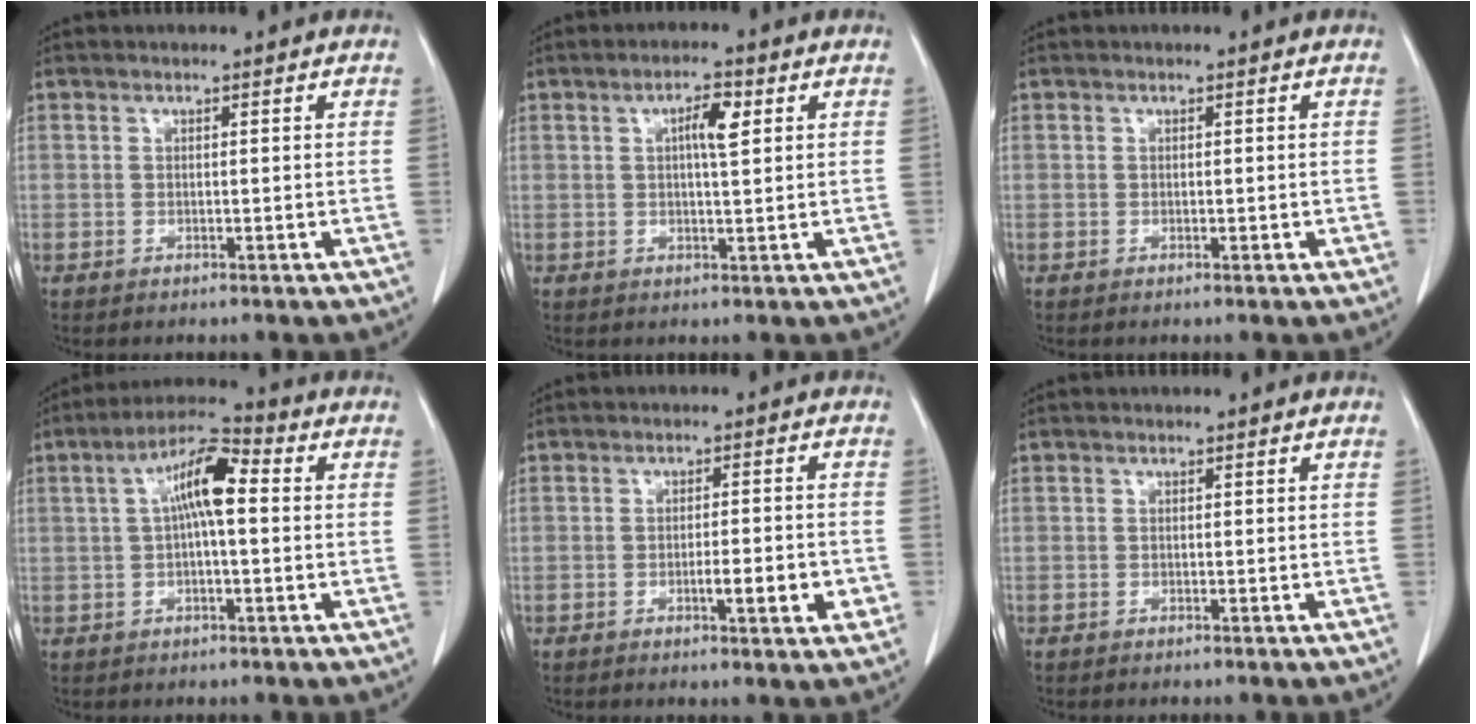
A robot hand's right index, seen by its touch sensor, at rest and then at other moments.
{"total": 4.2, "force": [1.3, 0.9, 3.9], "torque": [-0.069, 0.004, 0.020]}
{"total": 1.0, "force": [-0.2, 0.5, 0.8], "torque": [-0.013, -0.001, -0.003]}
{"total": 8.7, "force": [1.2, 2.1, 8.4], "torque": [-0.155, 0.029, 0.012]}
{"total": 5.7, "force": [-1.8, 1.2, 5.3], "torque": [-0.073, 0.000, -0.023]}
{"total": 0.0}